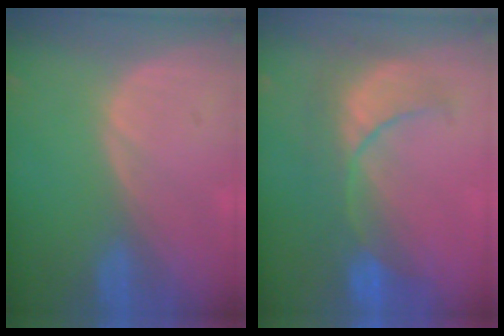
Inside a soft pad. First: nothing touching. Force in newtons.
{"total": 8.4, "press": 8.3, "slide": 1.6}